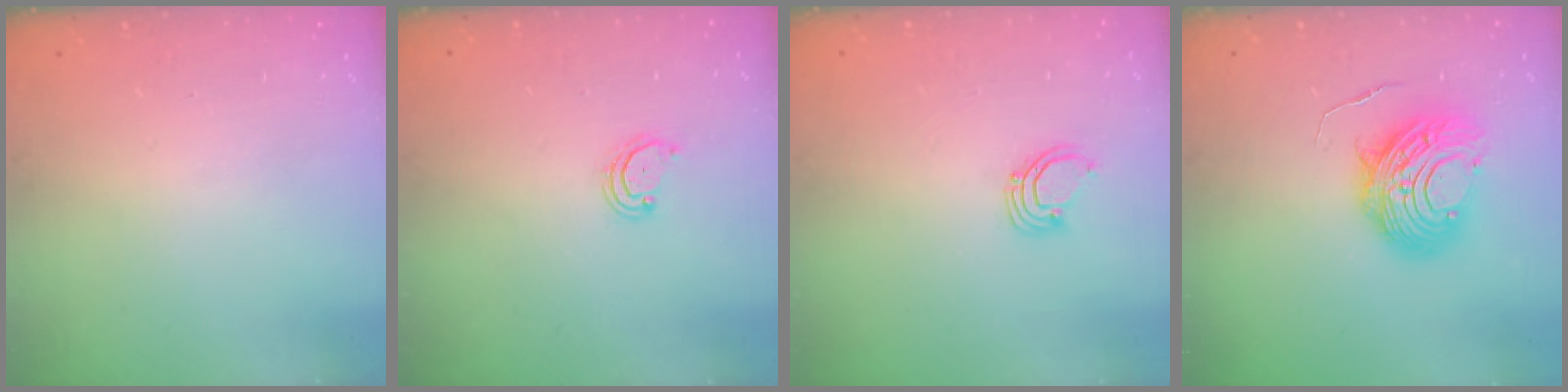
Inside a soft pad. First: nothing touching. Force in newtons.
{"total": 2.8, "press": 2.8, "slide": 0.2}
{"total": 2.9, "press": 2.9, "slide": 0.3}
{"total": 11.3, "press": 11.3, "slide": 1.2}